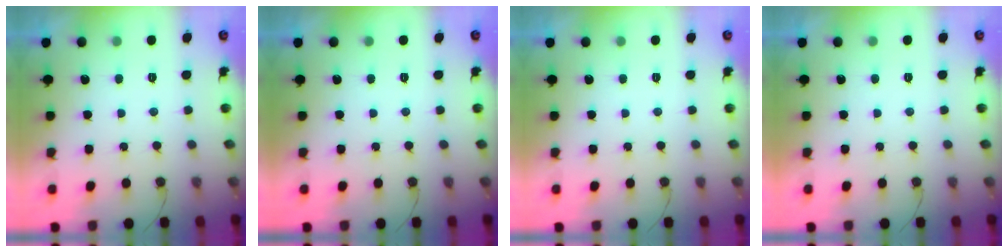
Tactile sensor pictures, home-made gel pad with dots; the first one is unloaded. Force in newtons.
{"total": 0.0}
{"total": 0.0}
{"total": 1.9, "press": 1.9, "slide": 0.1}